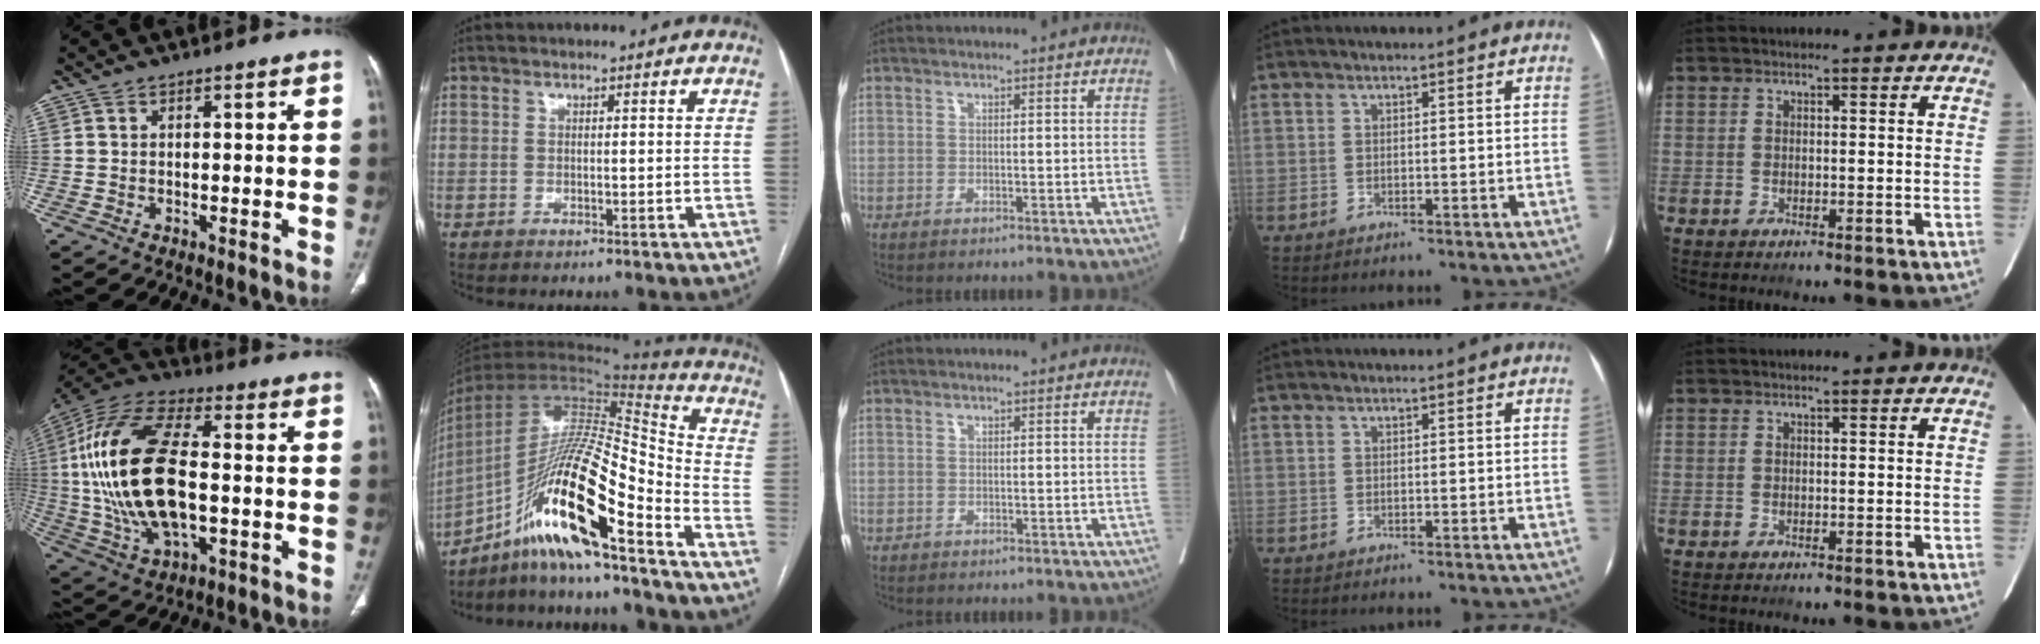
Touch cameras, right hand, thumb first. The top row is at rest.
{"thumb": {"total": 24.9, "force": [-0.4, 12.5, 21.6], "torque": [-0.444, 0.009, -0.006]}, "index": {"total": 20.2, "force": [-11.9, 2.0, 16.2], "torque": [-0.324, -0.003, -0.217]}}